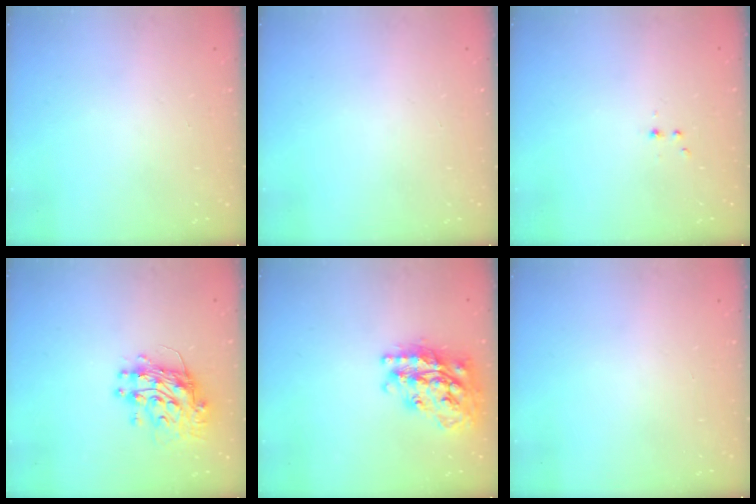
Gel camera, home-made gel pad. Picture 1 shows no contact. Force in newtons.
{"total": 0.0}
{"total": 2.2, "press": 1.9, "slide": 1.2}
{"total": 11.7, "press": 11.6, "slide": 1.2}
{"total": 22.9, "press": 22.9, "slide": 1.8}
{"total": 0.0}